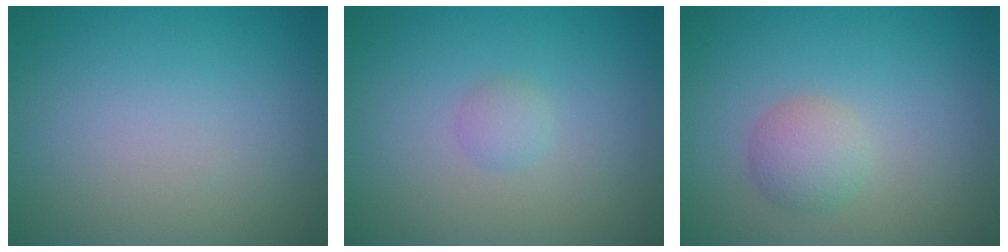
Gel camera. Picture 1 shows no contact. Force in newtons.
{"total": 1.0, "press": 1.0, "slide": 0.0}
{"total": 2.3, "press": 2.3, "slide": 0.0}